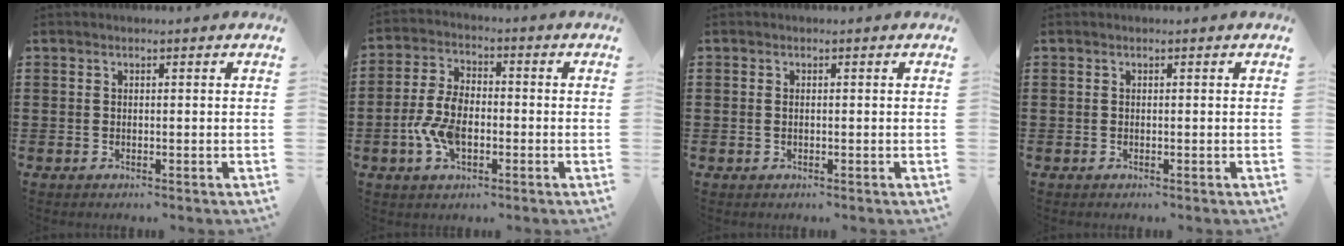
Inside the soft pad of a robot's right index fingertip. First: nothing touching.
{"total": 7.2, "force": [-1.9, 3.9, 5.7], "torque": [-0.139, -0.001, -0.042]}
{"total": 0.7, "force": [0.0, 0.2, 0.6], "torque": [-0.014, 0.000, 0.000]}
{"total": 0.0}